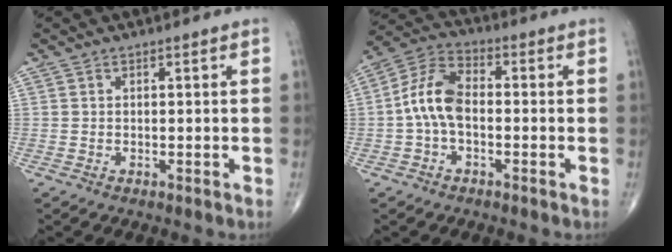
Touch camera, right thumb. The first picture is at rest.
{"total": 8.9, "force": [-1.0, 5.1, 7.3], "torque": [-0.142, 0.031, -0.029]}